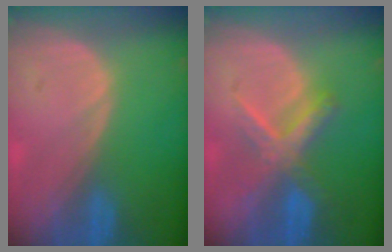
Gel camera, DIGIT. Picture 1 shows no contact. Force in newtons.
{"total": 5.9, "press": 5.9, "slide": 0.8}